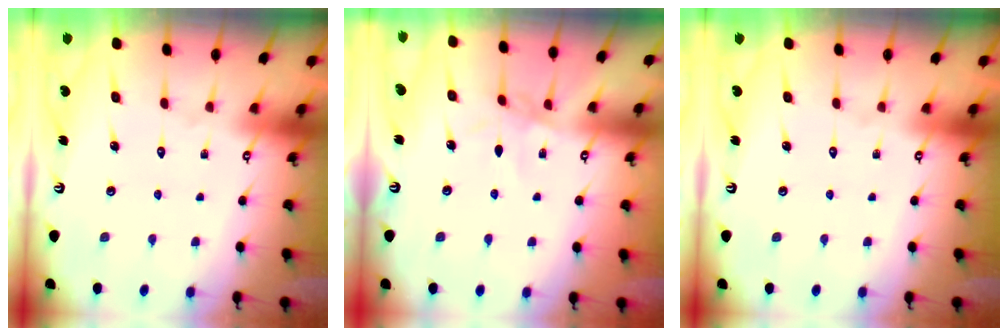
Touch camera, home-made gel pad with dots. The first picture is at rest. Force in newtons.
{"total": 2.9, "press": 2.8, "slide": 0.5}
{"total": 0.0}